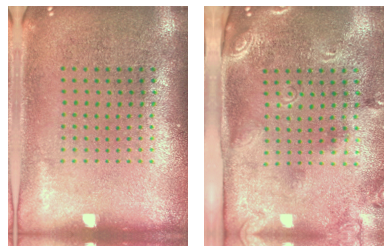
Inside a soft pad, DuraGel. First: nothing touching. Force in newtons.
{"total": 2.5, "press": 1.7, "slide": 1.8}